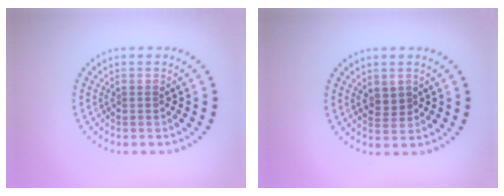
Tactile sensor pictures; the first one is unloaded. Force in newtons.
{"total": 1.1, "press": 1.0, "slide": 0.5}